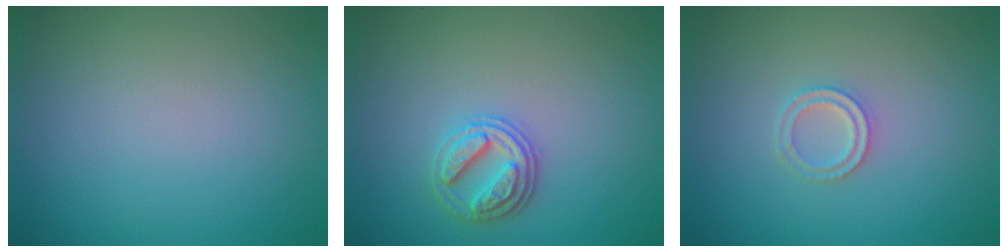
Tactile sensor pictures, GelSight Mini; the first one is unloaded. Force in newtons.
{"total": 2.9, "press": 2.8, "slide": 0.7}
{"total": 1.7, "press": 1.6, "slide": 0.4}